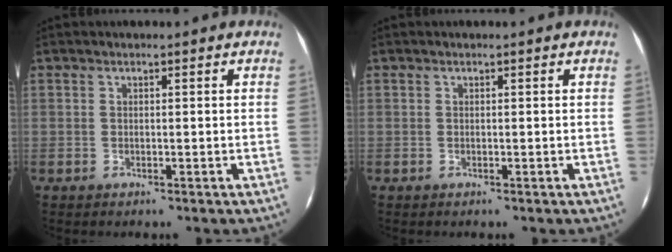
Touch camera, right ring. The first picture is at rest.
{"total": 0.0}